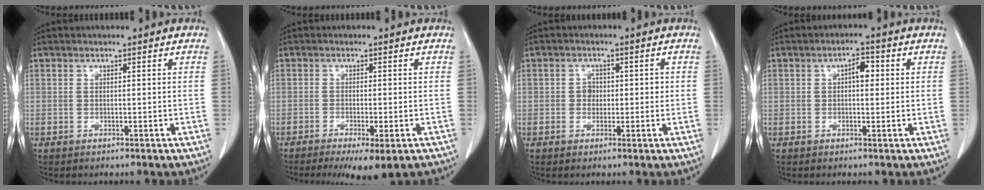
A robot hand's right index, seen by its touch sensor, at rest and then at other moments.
{"total": 7.1, "force": [-4.8, 1.4, 5.0], "torque": [-0.059, -0.017, -0.065]}
{"total": 2.3, "force": [0.0, 1.9, 1.3], "torque": [-0.014, 0.005, -0.002]}
{"total": 2.8, "force": [0.5, 1.3, 2.5], "torque": [-0.037, 0.010, 0.005]}